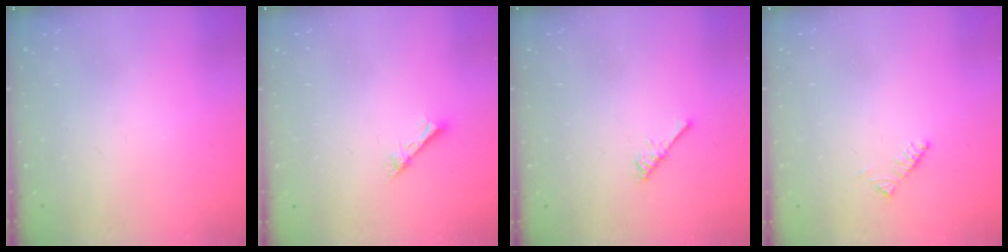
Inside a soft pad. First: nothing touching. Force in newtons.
{"total": 1.5, "press": 1.5, "slide": 0.1}
{"total": 2.9, "press": 2.9, "slide": 0.5}
{"total": 2.9, "press": 2.9, "slide": 0.5}